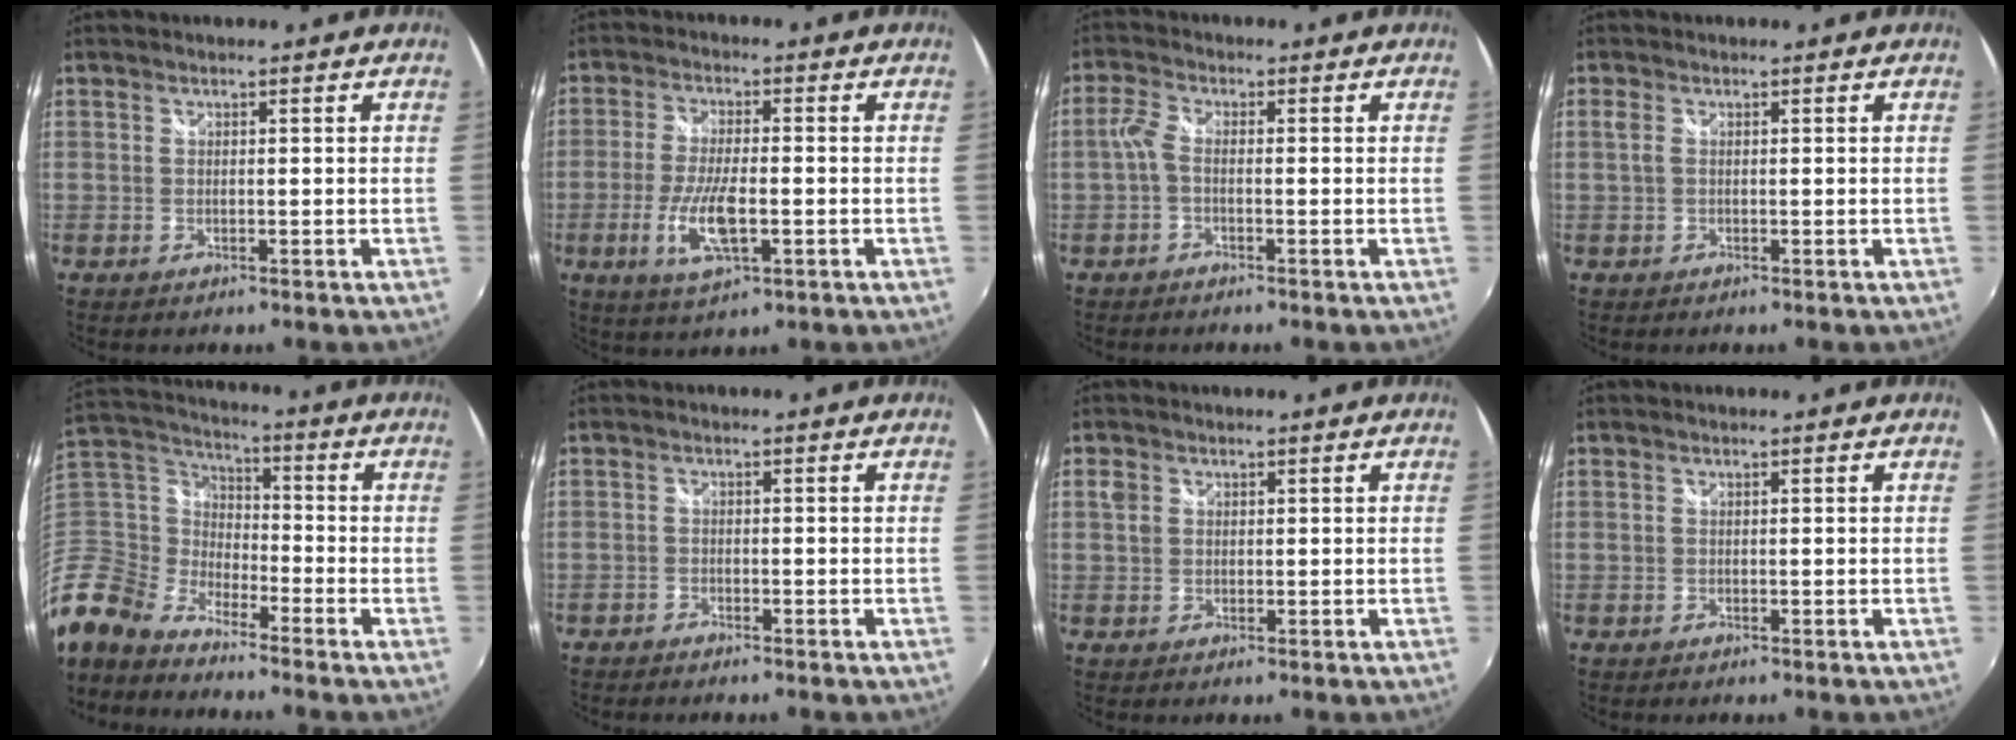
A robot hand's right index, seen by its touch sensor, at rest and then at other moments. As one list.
[{"total": 9.0, "force": [-2.7, 2.6, 8.2], "torque": [-0.170, -0.013, -0.051]}, {"total": 2.9, "force": [-0.8, 1.3, 2.5], "torque": [-0.057, 0.006, -0.018]}, {"total": 1.2, "force": [0.2, 0.7, 1.0], "torque": [-0.024, 0.000, 0.001]}, {"total": 15.2, "force": [-11.9, 8.2, 4.7], "torque": [-0.145, 0.010, -0.258]}, {"total": 1.5, "force": [-1.4, 0.5, 0.3], "torque": [-0.015, -0.004, -0.029]}, {"total": 2.0, "force": [0.5, 1.8, 0.9], "torque": [-0.018, 0.005, 0.007]}, {"total": 0.0}]